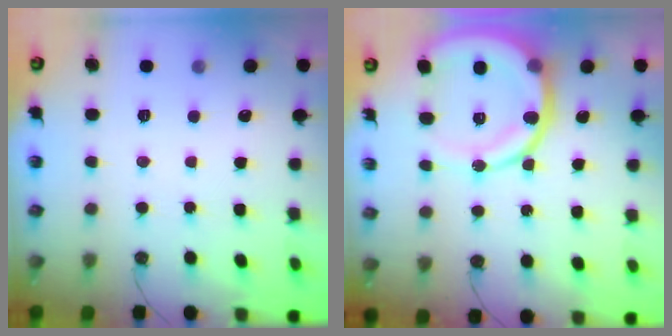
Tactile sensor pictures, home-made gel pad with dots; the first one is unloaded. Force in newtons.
{"total": 16.7, "press": 16.4, "slide": 3.2}